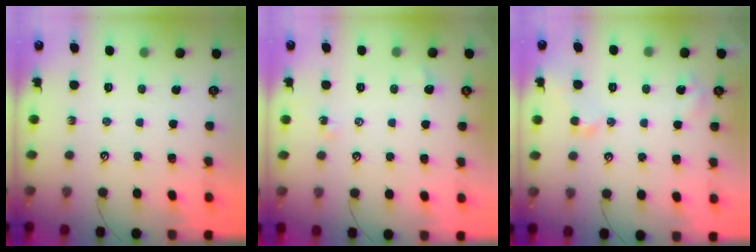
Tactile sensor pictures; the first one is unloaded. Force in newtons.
{"total": 2.0, "press": 1.9, "slide": 0.5}
{"total": 3.9, "press": 3.9, "slide": 0.7}